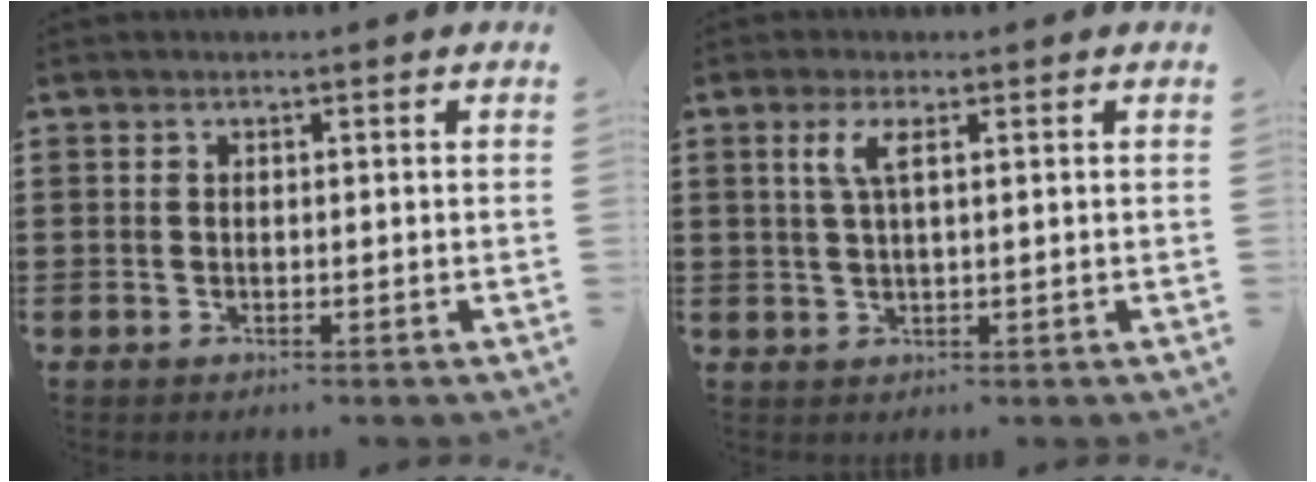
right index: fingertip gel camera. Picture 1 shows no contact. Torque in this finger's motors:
{"motor_torque": [0.26, -0.21, 0.27, 0.11]}